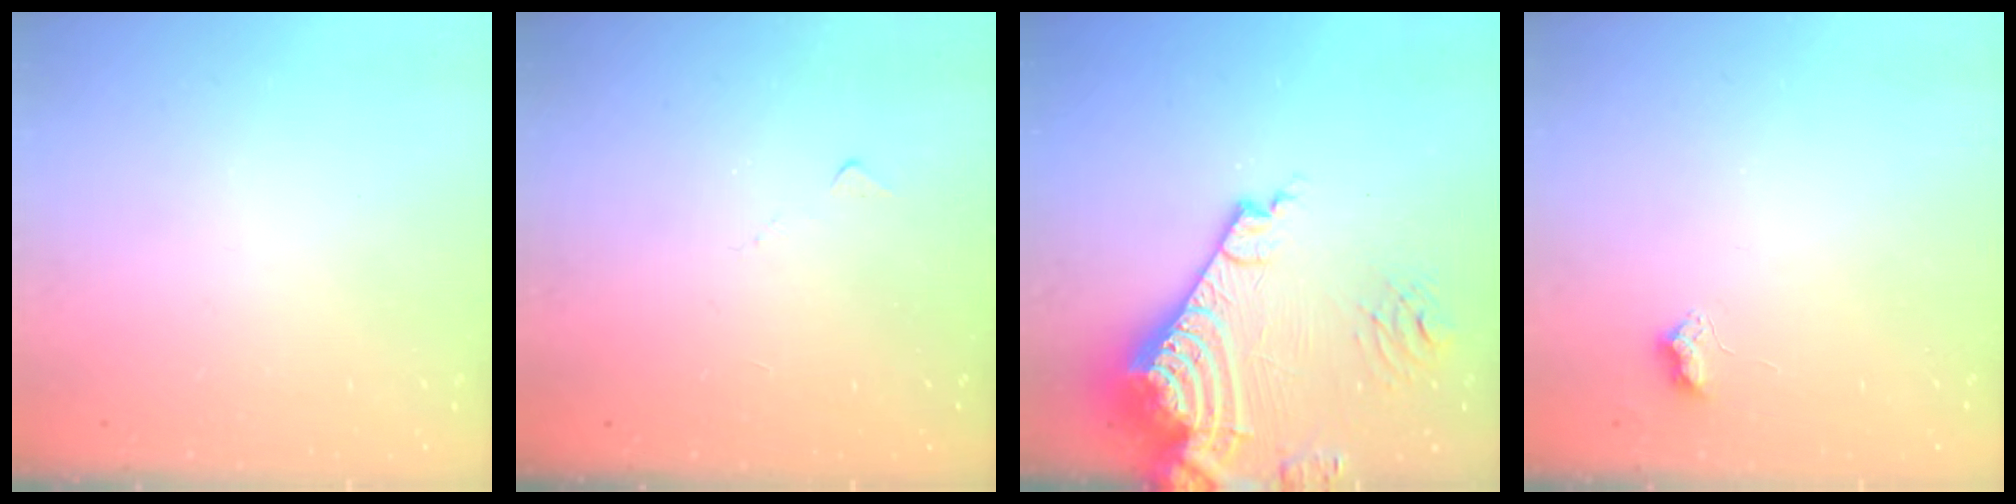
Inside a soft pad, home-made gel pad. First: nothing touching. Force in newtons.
{"total": 5.0, "press": 5.0, "slide": 0.7}
{"total": 21.9, "press": 21.6, "slide": 3.2}
{"total": 4.9, "press": 4.9, "slide": 0.6}